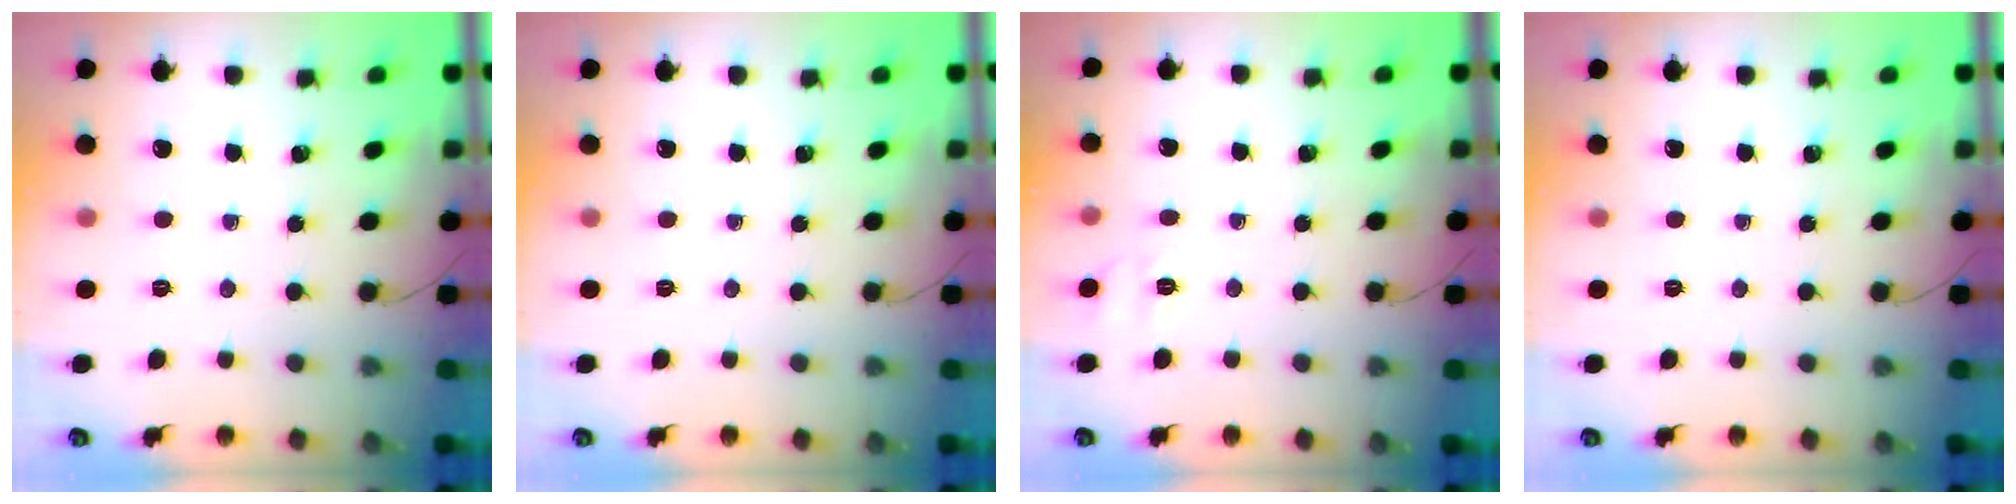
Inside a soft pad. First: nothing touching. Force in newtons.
{"total": 0.0}
{"total": 1.9, "press": 0.4, "slide": 1.9}
{"total": 0.0}